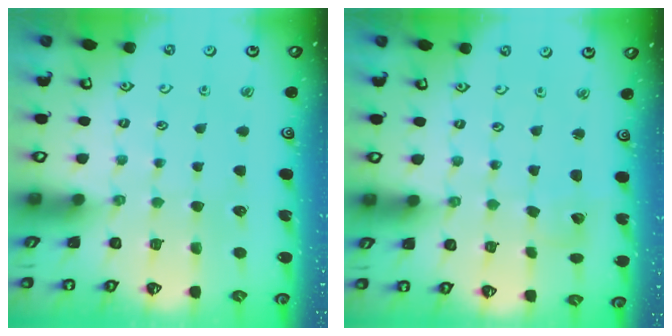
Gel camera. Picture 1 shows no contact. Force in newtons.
{"total": 3.1, "press": 3.1, "slide": 0.3}